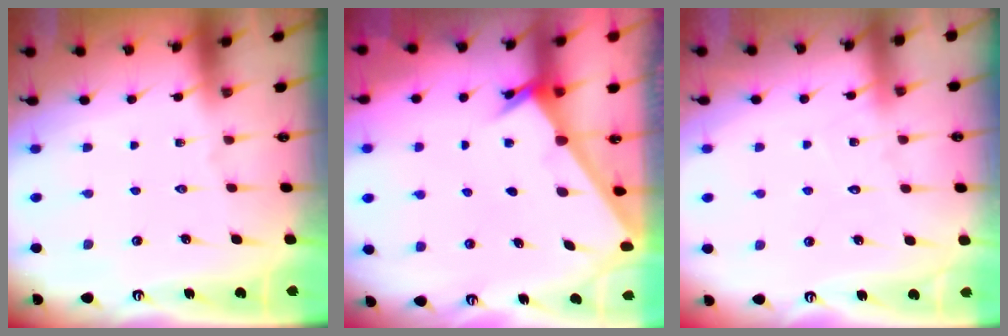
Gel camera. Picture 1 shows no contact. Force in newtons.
{"total": 2.3, "press": 2.3, "slide": 0.2}
{"total": 5.4, "press": 5.4, "slide": 0.4}